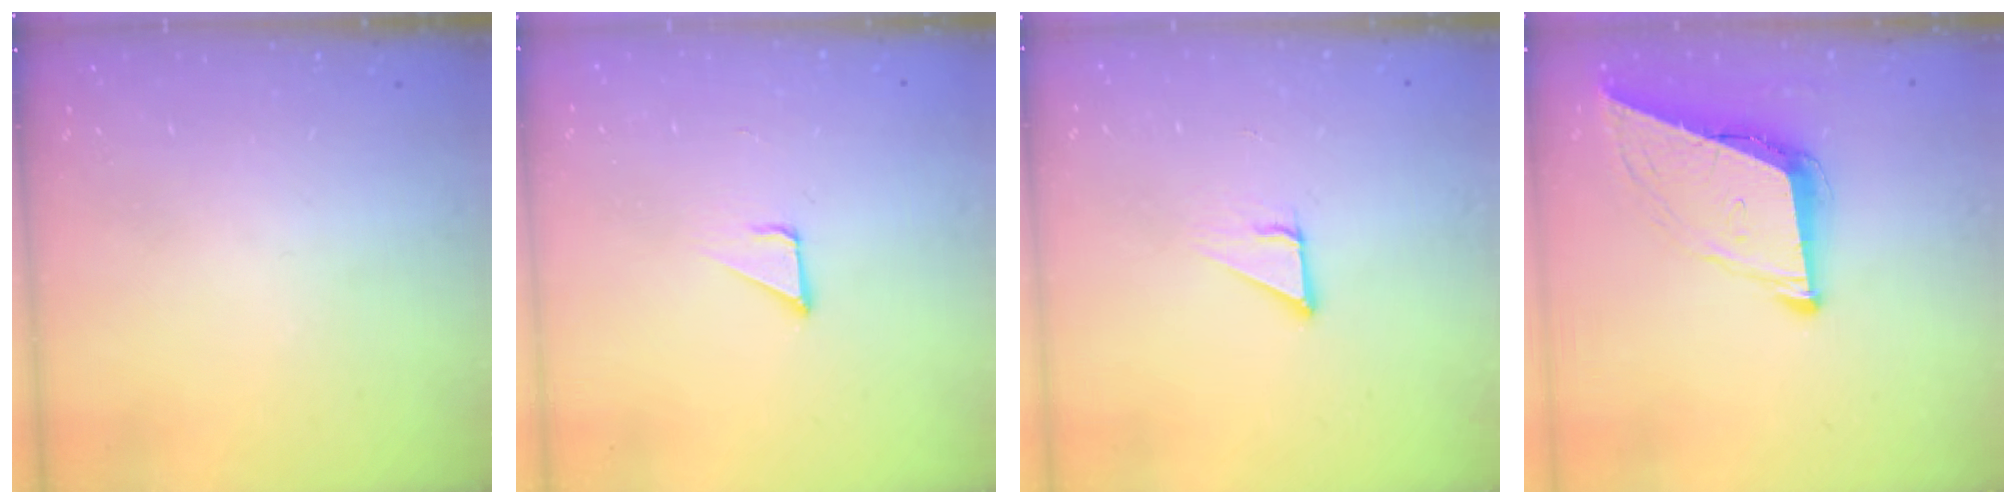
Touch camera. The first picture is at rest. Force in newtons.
{"total": 2.1, "press": 2.1, "slide": 0.1}
{"total": 3.5, "press": 3.5, "slide": 0.2}
{"total": 9.3, "press": 8.7, "slide": 3.2}